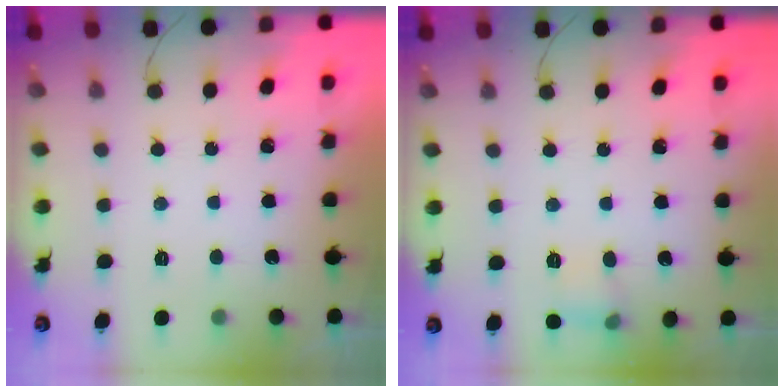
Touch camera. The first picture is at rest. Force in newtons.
{"total": 7.0, "press": 6.7, "slide": 1.9}